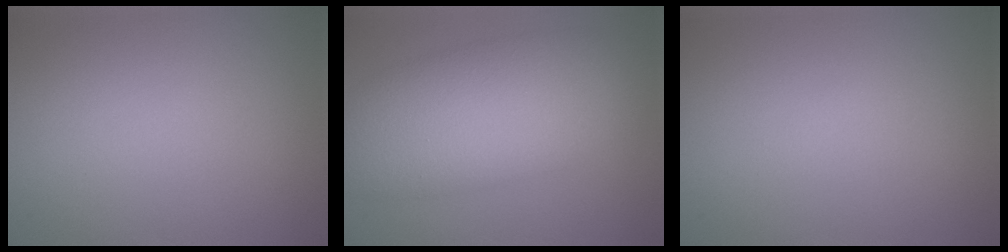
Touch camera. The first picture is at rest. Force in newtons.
{"total": 8.9, "press": 8.9, "slide": 0.3}
{"total": 0.0}